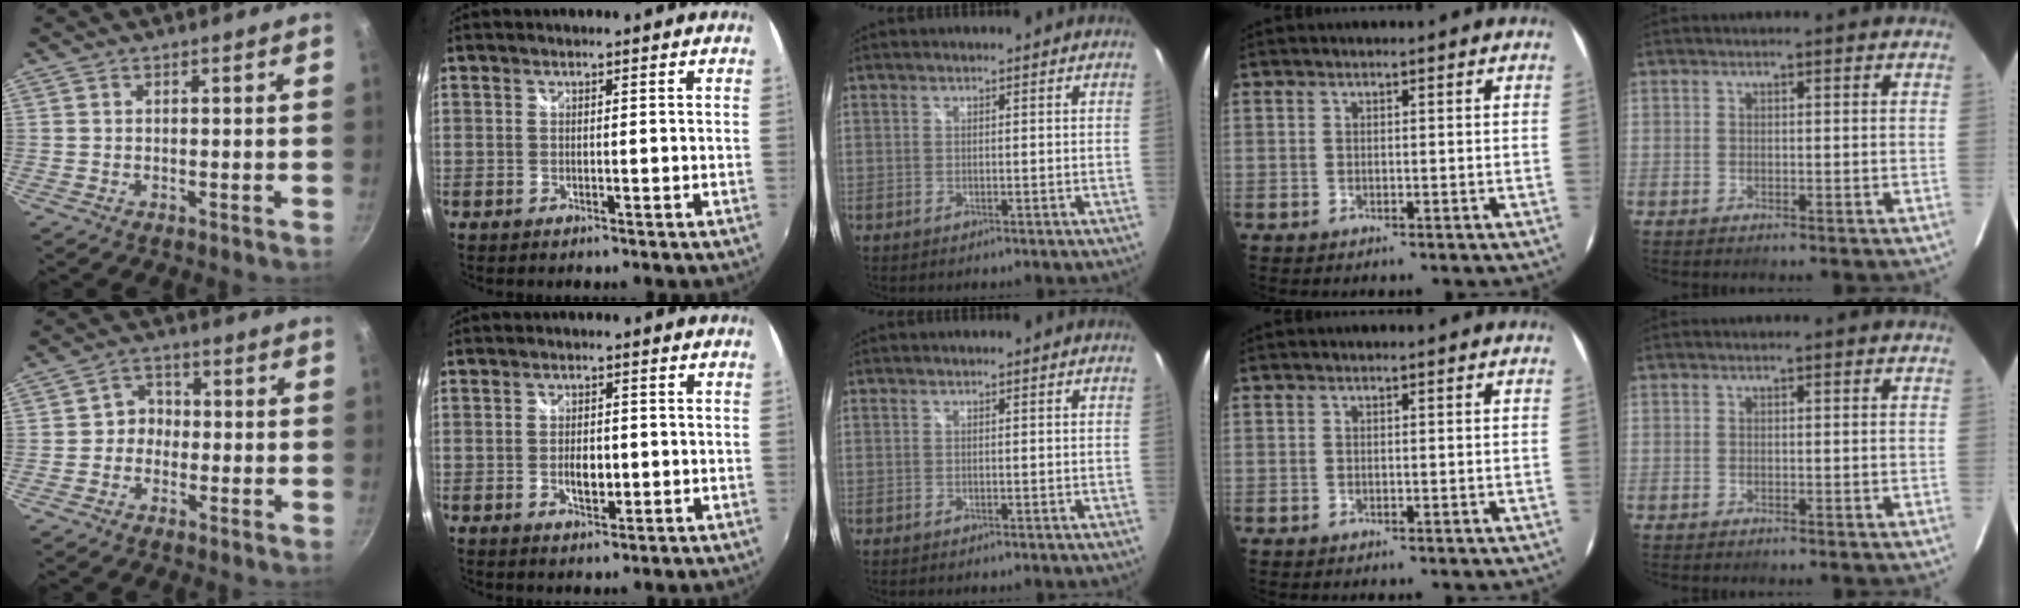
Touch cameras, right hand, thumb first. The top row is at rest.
{"thumb": {"total": 4.1, "force": [-0.8, 3.7, 1.6], "torque": [0.009, 0.016, -0.024]}, "index": {"total": 3.6, "force": [-0.6, 2.0, 2.9], "torque": [-0.052, -0.003, -0.010]}}